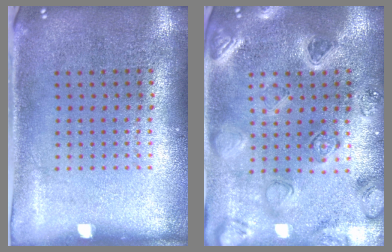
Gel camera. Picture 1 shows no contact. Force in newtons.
{"total": 2.3, "press": 2.3, "slide": 0.1}